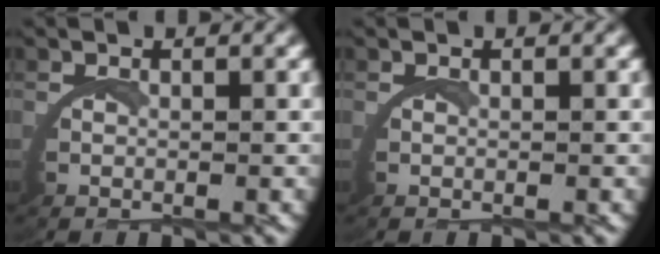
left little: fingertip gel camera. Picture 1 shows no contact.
{"total": 0.0}